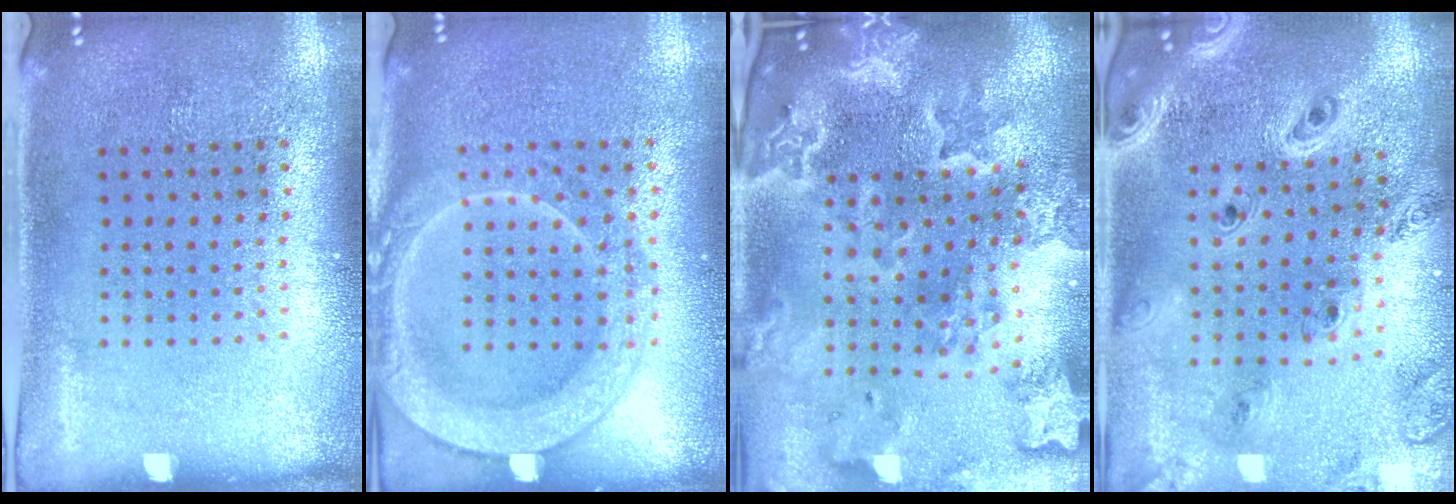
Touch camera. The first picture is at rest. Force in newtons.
{"total": 2.0, "press": 2.0, "slide": 0.2}
{"total": 4.2, "press": 3.5, "slide": 2.3}
{"total": 2.2, "press": 2.1, "slide": 0.8}